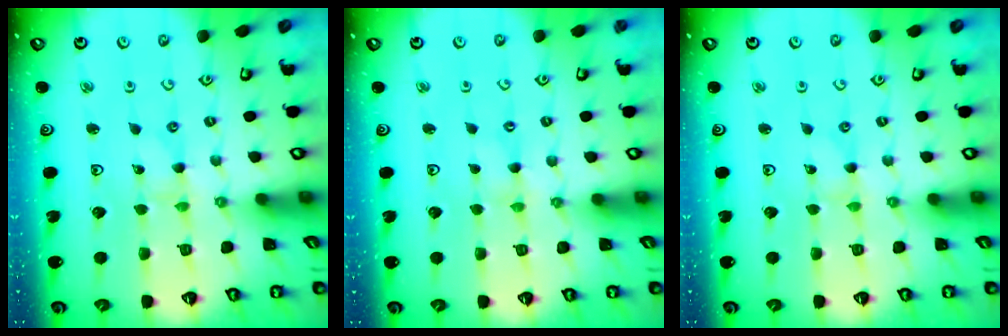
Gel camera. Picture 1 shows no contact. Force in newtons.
{"total": 0.0}
{"total": 0.0}